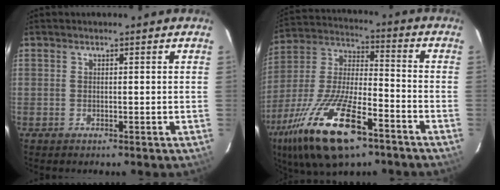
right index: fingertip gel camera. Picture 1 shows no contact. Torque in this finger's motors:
{"motor_torque": [1.55, -0.58, 0.83, 0.21]}